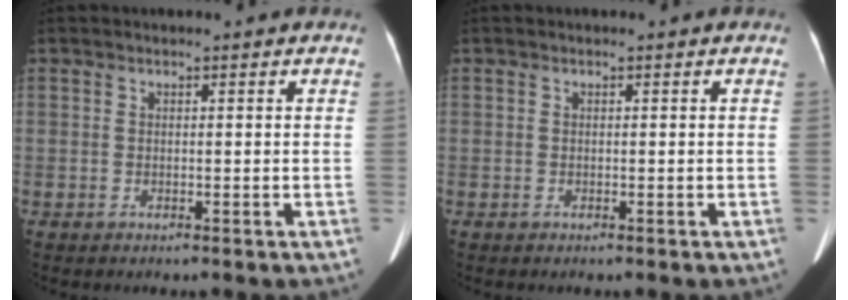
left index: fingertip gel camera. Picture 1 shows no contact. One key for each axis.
{"total": 0.0}